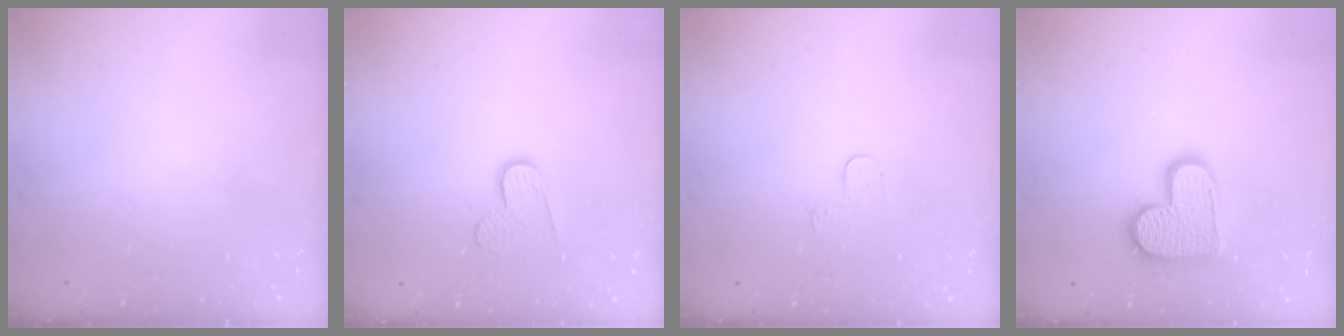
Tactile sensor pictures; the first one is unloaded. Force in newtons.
{"total": 7.1, "press": 7.1, "slide": 0.5}
{"total": 3.4, "press": 3.4, "slide": 0.4}
{"total": 13.5, "press": 13.5, "slide": 0.8}